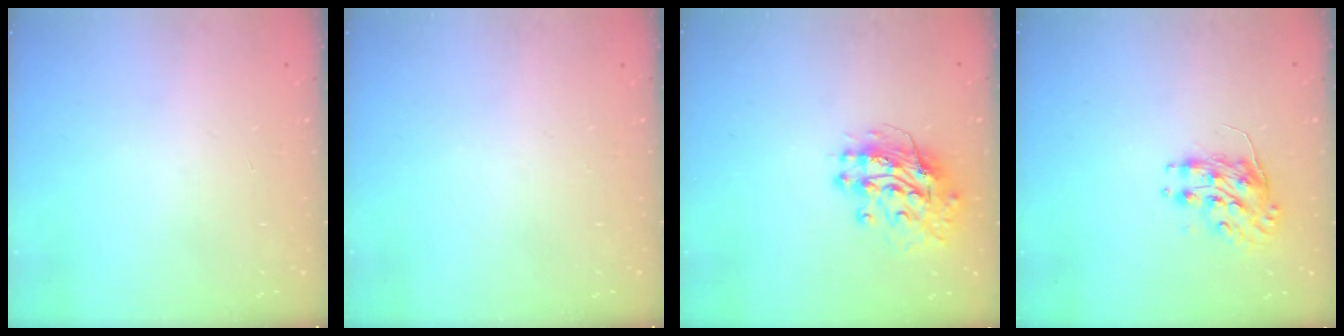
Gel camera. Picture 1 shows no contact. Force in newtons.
{"total": 0.0}
{"total": 12.8, "press": 12.7, "slide": 1.1}
{"total": 8.2, "press": 8.2, "slide": 0.3}